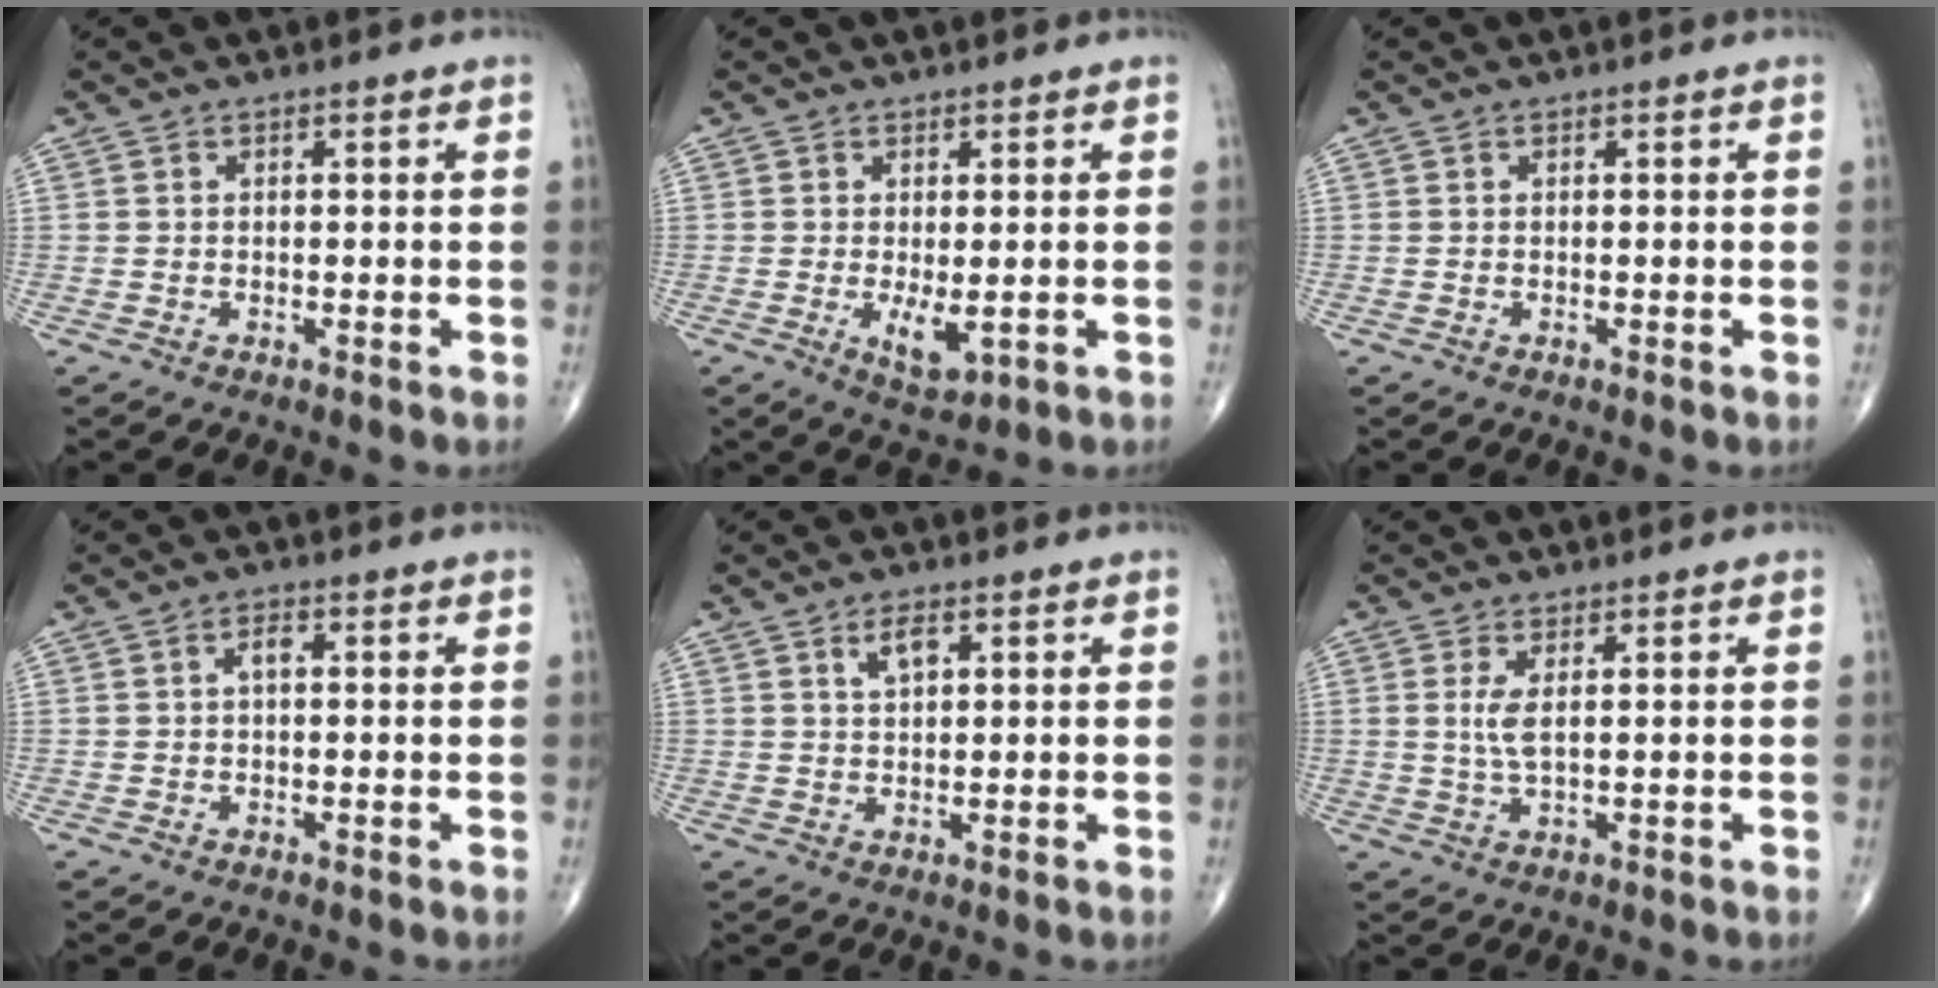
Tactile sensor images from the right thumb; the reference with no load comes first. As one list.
[{"total": 4.4, "force": [-0.6, 1.9, 3.9], "torque": [-0.060, -0.013, 0.000]}, {"total": 0.0}, {"total": 1.8, "force": [0.2, 0.9, 1.5], "torque": [-0.025, 0.004, -0.001]}, {"total": 3.2, "force": [1.5, 1.5, 2.4], "torque": [-0.040, -0.005, 0.028]}, {"total": 3.2, "force": [0.7, 0.8, 3.0], "torque": [-0.073, -0.008, 0.019]}]